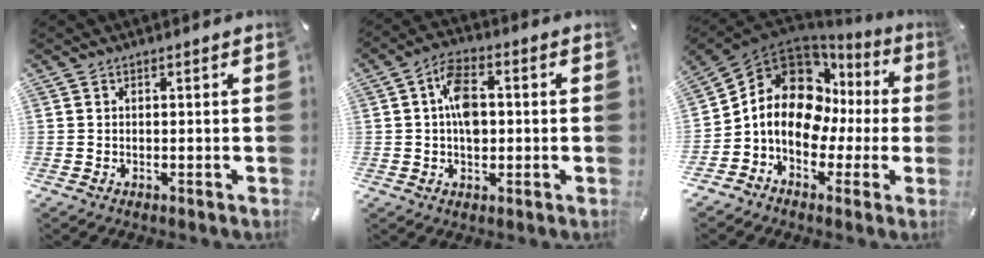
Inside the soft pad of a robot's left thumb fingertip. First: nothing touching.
{"total": 8.3, "force": [0.2, 5.1, 6.5], "torque": [-0.116, 0.007, 0.002]}
{"total": 14.9, "force": [1.3, 11.7, 9.2], "torque": [-0.175, -0.013, 0.019]}